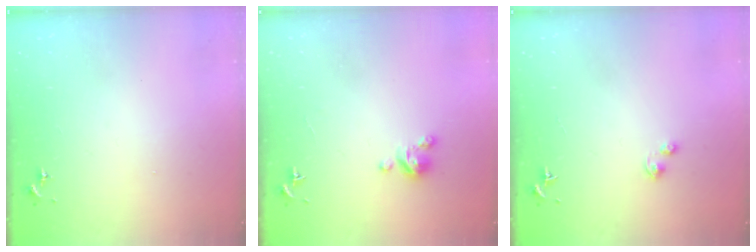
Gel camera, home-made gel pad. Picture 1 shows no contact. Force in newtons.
{"total": 4.6, "press": 4.5, "slide": 0.3}
{"total": 1.5, "press": 1.5, "slide": 0.4}